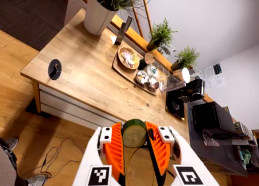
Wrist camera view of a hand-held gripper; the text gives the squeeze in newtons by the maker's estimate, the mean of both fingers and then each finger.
{"total": 9.4, "left": 9.8, "right": 8.9}